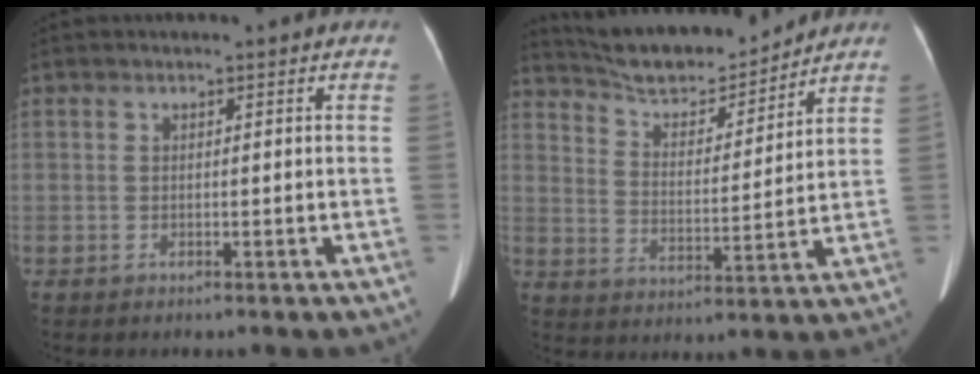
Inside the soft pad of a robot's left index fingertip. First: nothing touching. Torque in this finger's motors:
{"motor_torque": [0.57, -1.09, 0.00, -0.01]}